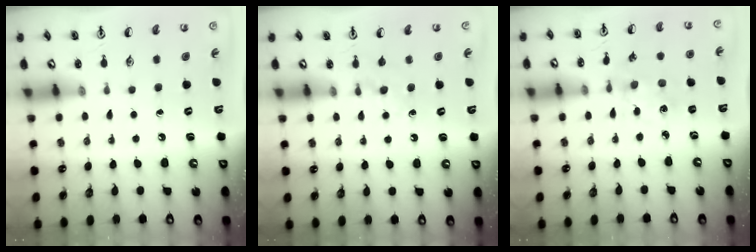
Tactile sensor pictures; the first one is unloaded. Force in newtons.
{"total": 3.6, "press": 3.6, "slide": 0.7}
{"total": 2.0, "press": 1.9, "slide": 0.4}